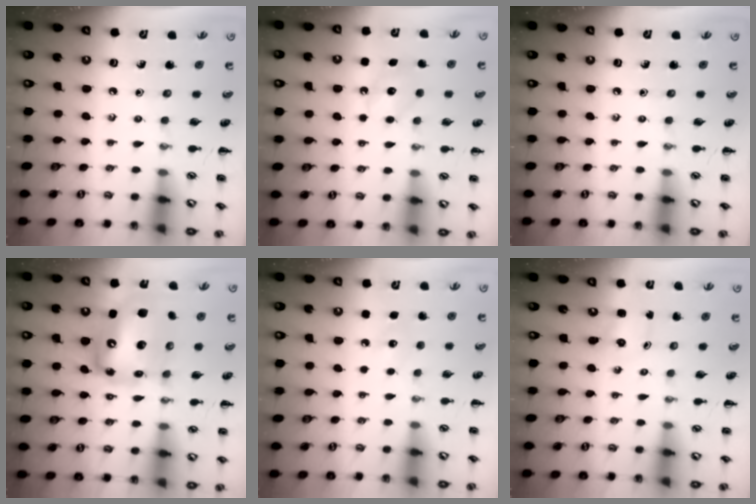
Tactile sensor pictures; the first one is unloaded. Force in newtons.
{"total": 6.5, "press": 6.4, "slide": 1.5}
{"total": 0.0}
{"total": 16.3, "press": 15.7, "slide": 4.4}
{"total": 5.9, "press": 5.8, "slide": 1.4}
{"total": 2.2, "press": 2.1, "slide": 0.8}